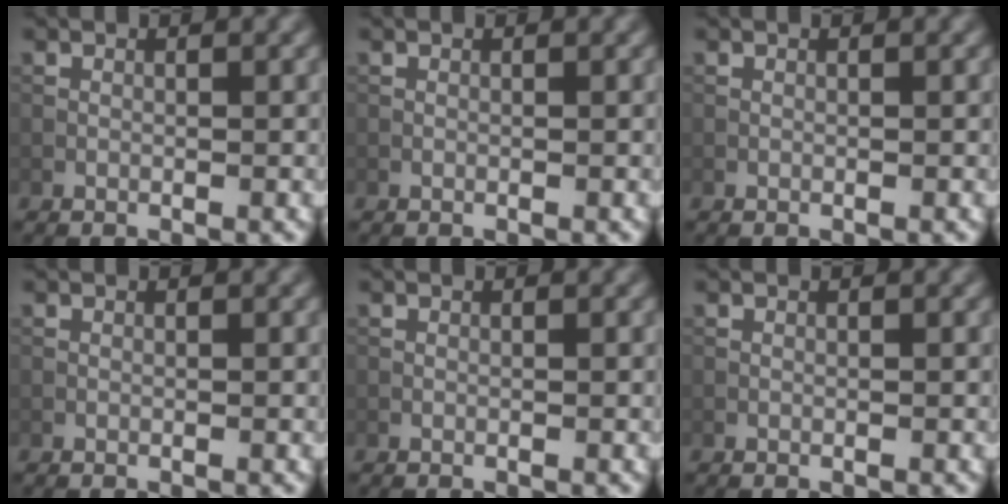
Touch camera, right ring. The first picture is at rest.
{"total": 0.0}
{"total": 0.0}
{"total": 0.0}
{"total": 0.0}
{"total": 0.0}